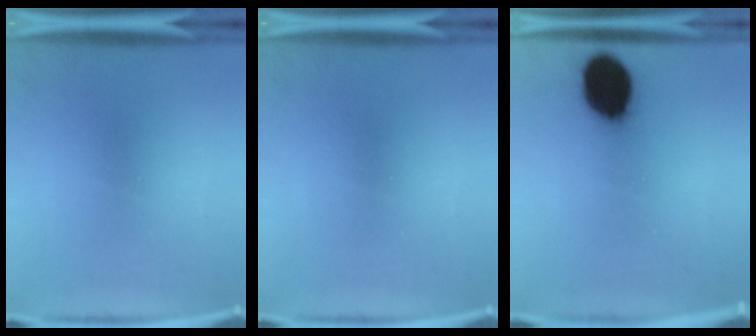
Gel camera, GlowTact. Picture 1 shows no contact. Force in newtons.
{"total": 0.0}
{"total": 15.5}